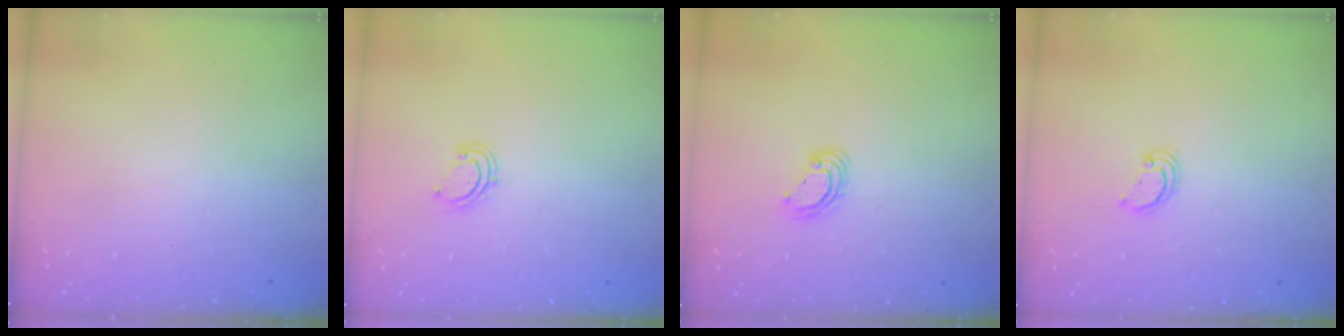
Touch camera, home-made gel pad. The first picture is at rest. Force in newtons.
{"total": 3.5, "press": 3.5, "slide": 0.3}
{"total": 5.2, "press": 5.2, "slide": 0.3}
{"total": 2.6, "press": 2.6, "slide": 0.2}